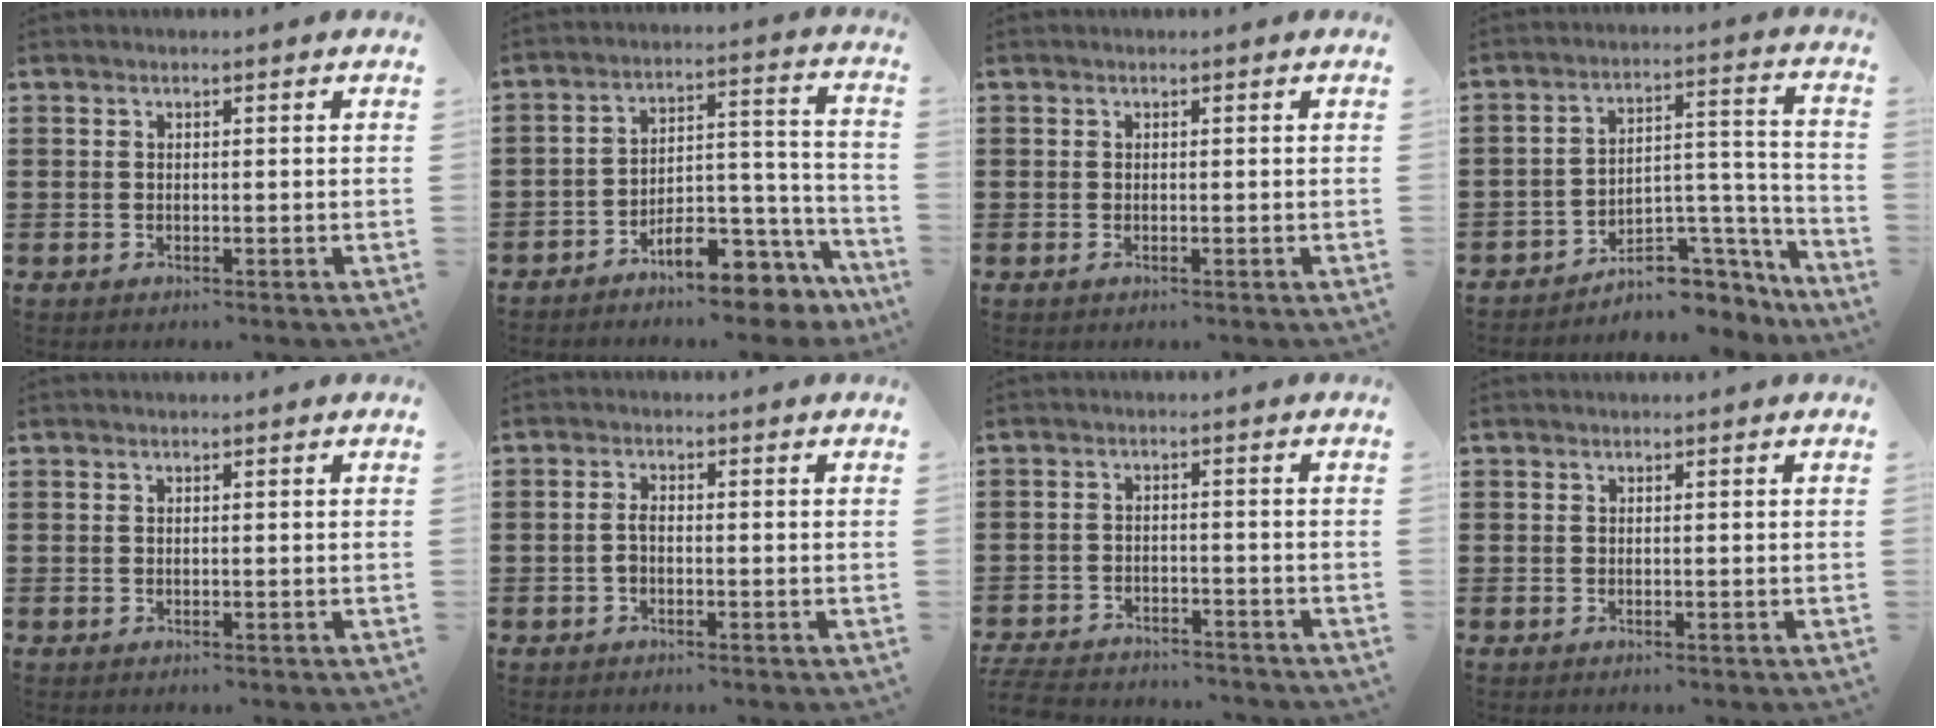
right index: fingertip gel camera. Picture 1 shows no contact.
{"total": 8.4, "force": [-7.0, 2.7, 3.9], "torque": [-0.055, 0.021, -0.129]}
{"total": 0.0}
{"total": 6.2, "force": [-5.1, 2.7, 2.3], "torque": [-0.039, 0.009, -0.096]}
{"total": 0.0}
{"total": 2.2, "force": [-0.6, 0.9, 1.8], "torque": [-0.052, -0.005, -0.016]}
{"total": 4.7, "force": [-4.6, 0.5, 0.7], "torque": [-0.025, -0.004, -0.096]}
{"total": 0.0}